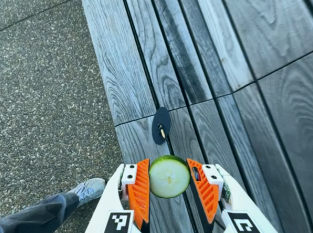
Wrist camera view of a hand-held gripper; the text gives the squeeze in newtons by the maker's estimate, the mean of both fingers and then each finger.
{"total": 11.7, "left": 12.3, "right": 11.2}